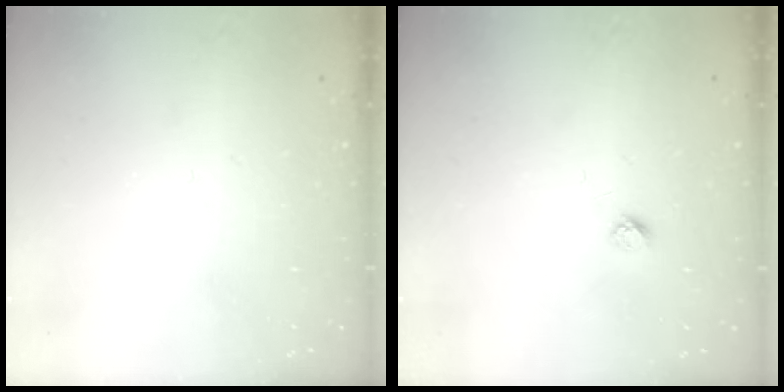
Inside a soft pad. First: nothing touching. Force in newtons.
{"total": 2.7, "press": 2.6, "slide": 0.3}